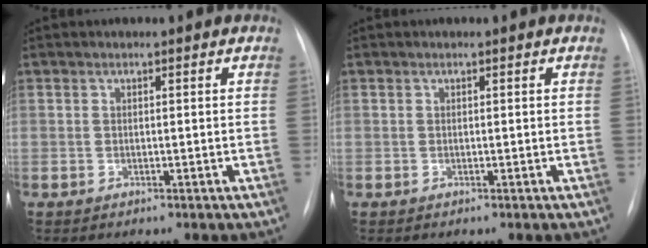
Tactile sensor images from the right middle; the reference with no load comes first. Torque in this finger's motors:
{"motor_torque": [0.20, -0.47, 0.02, 0.01]}